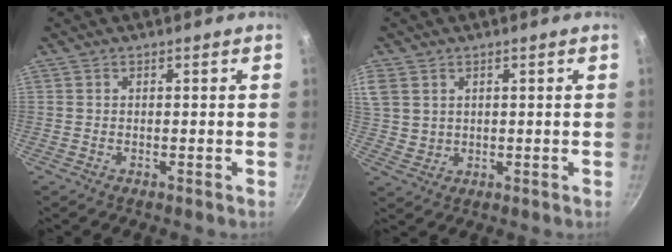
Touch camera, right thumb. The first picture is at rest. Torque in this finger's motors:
{"motor_torque": [-0.64, 0.77, -0.18, 0.17, 0.05]}